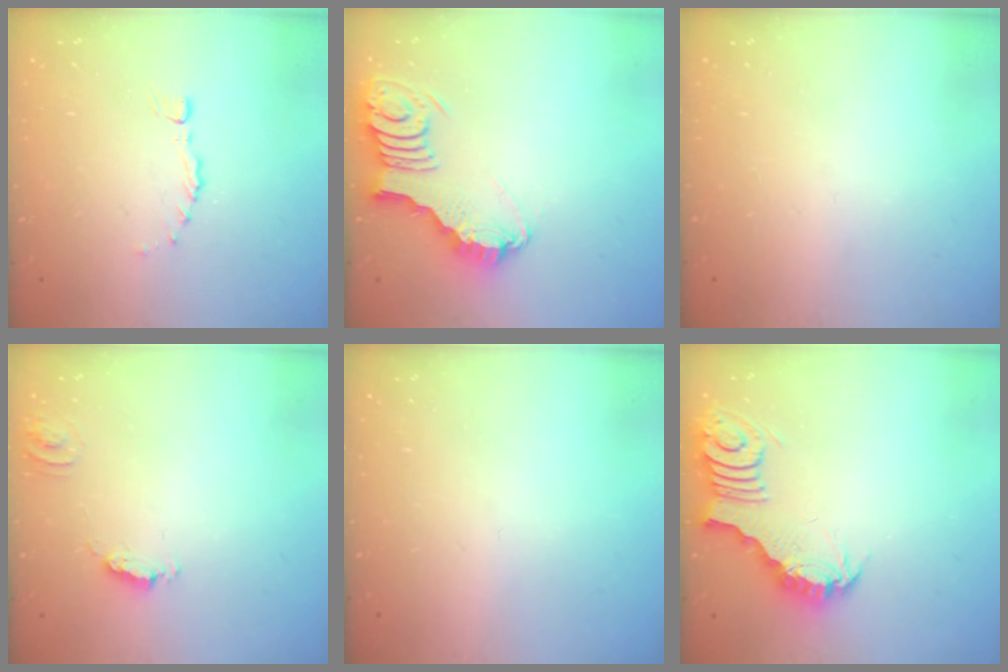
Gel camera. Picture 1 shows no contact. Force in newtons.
{"total": 4.5, "press": 4.5, "slide": 0.7}
{"total": 1.5, "press": 1.5, "slide": 0.1}
{"total": 5.6, "press": 5.6, "slide": 0.4}
{"total": 0.0}
{"total": 3.8, "press": 3.8, "slide": 0.6}